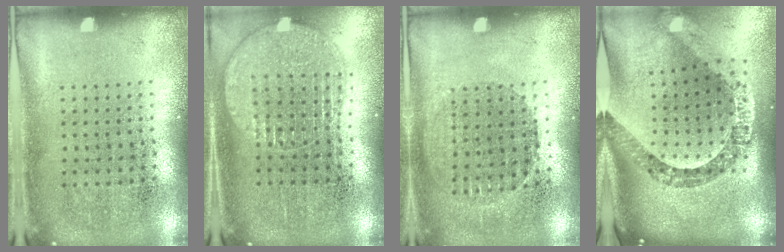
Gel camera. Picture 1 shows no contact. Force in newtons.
{"total": 1.5, "press": 1.4, "slide": 0.6}
{"total": 1.0, "press": 0.8, "slide": 0.5}
{"total": 2.6, "press": 2.0, "slide": 1.6}